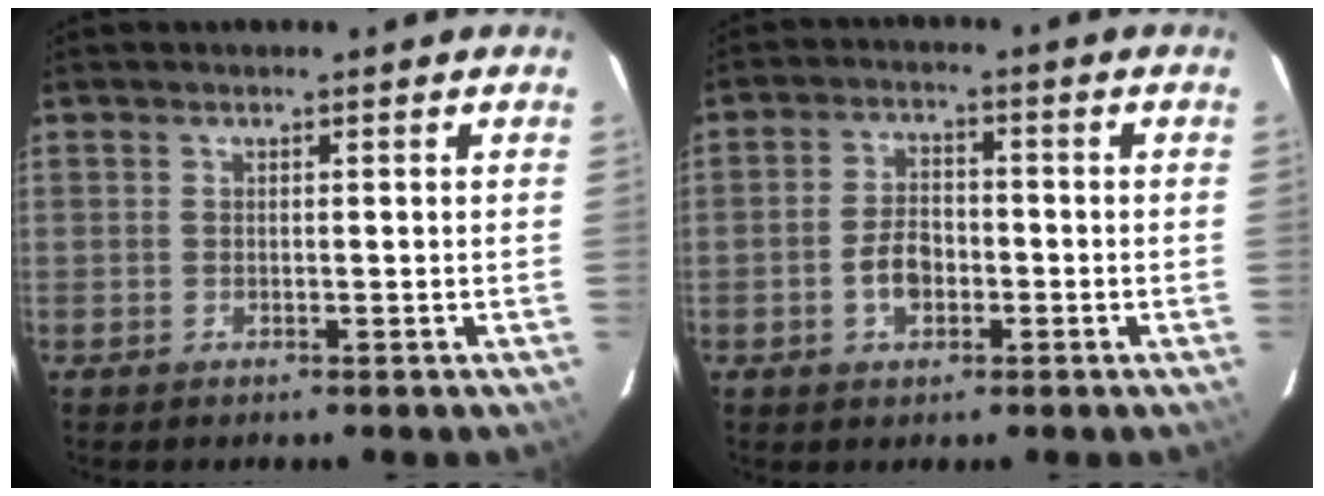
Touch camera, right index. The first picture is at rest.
{"total": 5.5, "force": [-1.9, 3.5, 3.8], "torque": [-0.078, 0.010, -0.029]}